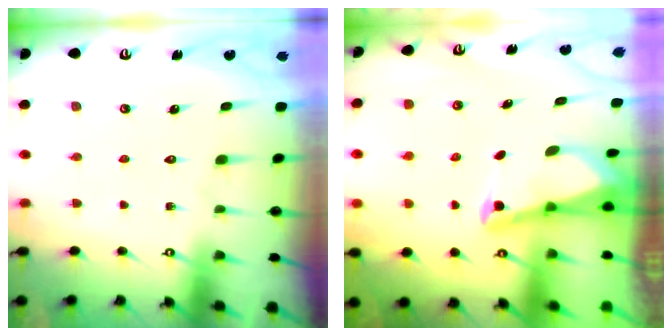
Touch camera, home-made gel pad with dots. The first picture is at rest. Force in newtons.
{"total": 2.6, "press": 2.5, "slide": 0.6}